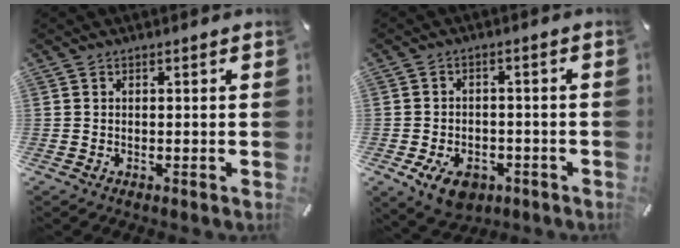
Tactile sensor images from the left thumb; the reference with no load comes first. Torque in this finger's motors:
{"motor_torque": [0.64, 2.02, 0.67, 0.35, 0.08]}